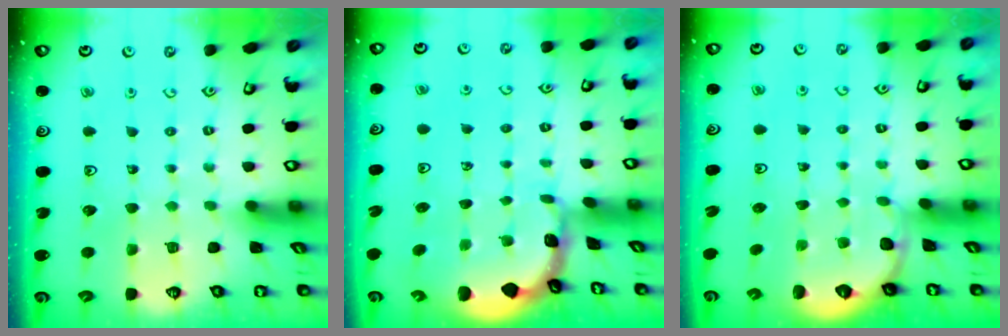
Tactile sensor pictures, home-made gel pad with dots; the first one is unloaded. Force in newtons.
{"total": 1.1, "press": 1.1, "slide": 0.2}
{"total": 1.8, "press": 1.7, "slide": 0.1}